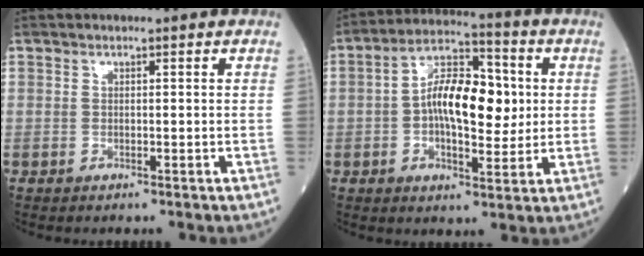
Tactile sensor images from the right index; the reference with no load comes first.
{"total": 12.1, "force": [0.7, 5.1, 10.9], "torque": [-0.192, 0.024, 0.007]}